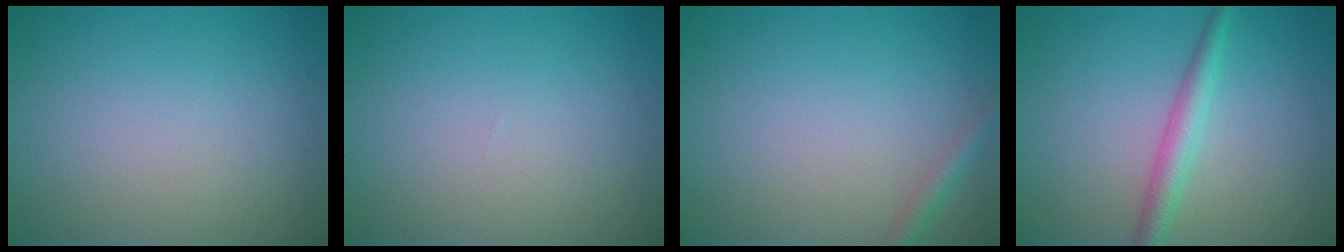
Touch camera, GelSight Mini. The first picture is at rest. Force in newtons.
{"total": 0.0}
{"total": 1.4, "press": 1.4, "slide": 0.1}
{"total": 2.5, "press": 2.5, "slide": 0.0}